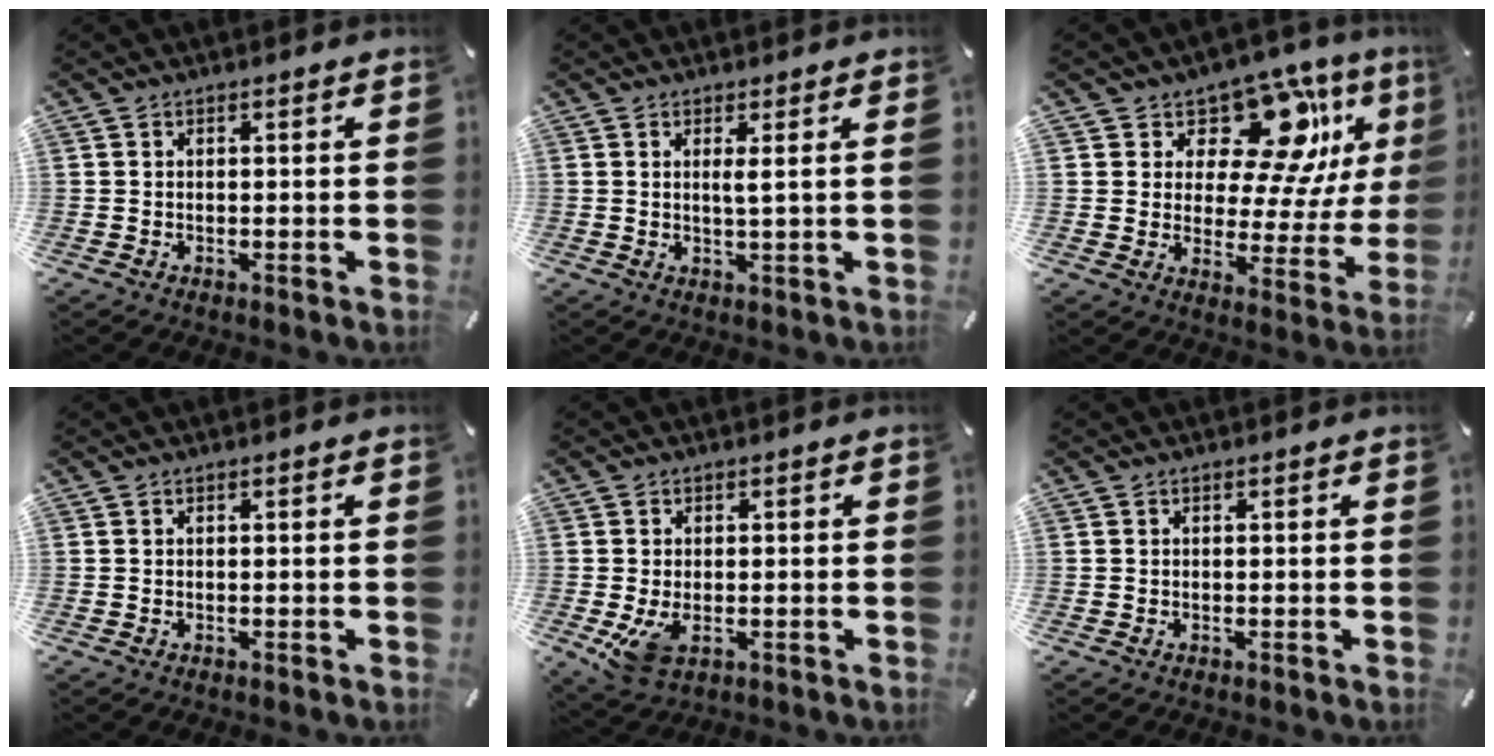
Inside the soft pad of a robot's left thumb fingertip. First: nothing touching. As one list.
[{"total": 2.7, "force": [0.8, -0.2, 2.6], "torque": [-0.052, -0.006, 0.011]}, {"total": 14.7, "force": [9.2, 8.1, 8.0], "torque": [-0.125, -0.068, 0.158]}, {"total": 0.0}, {"total": 5.0, "force": [-0.9, 3.1, 3.9], "torque": [-0.082, -0.007, -0.018]}, {"total": 0.0}]